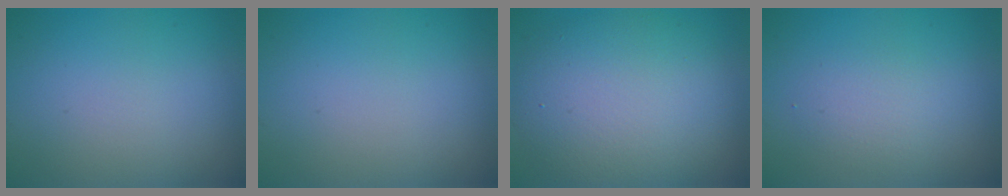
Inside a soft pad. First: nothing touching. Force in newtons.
{"total": 0.0}
{"total": 8.8, "press": 8.8, "slide": 0.7}
{"total": 1.9, "press": 1.9, "slide": 0.2}